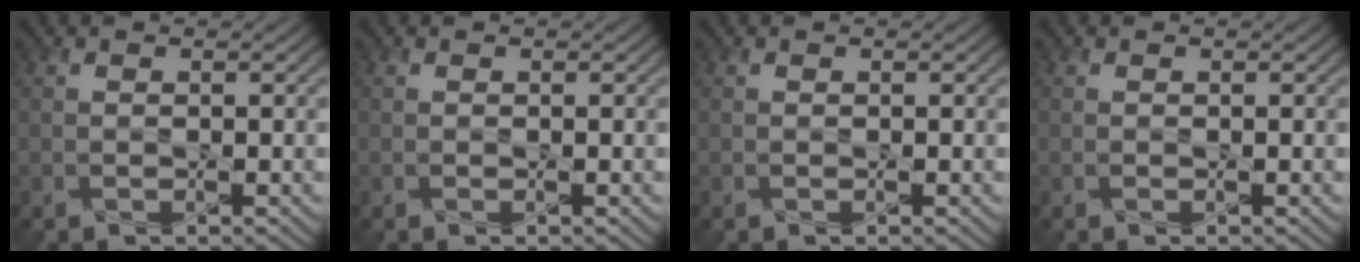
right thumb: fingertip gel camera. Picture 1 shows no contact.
{"total": 0.0}
{"total": 0.0}
{"total": 0.0}